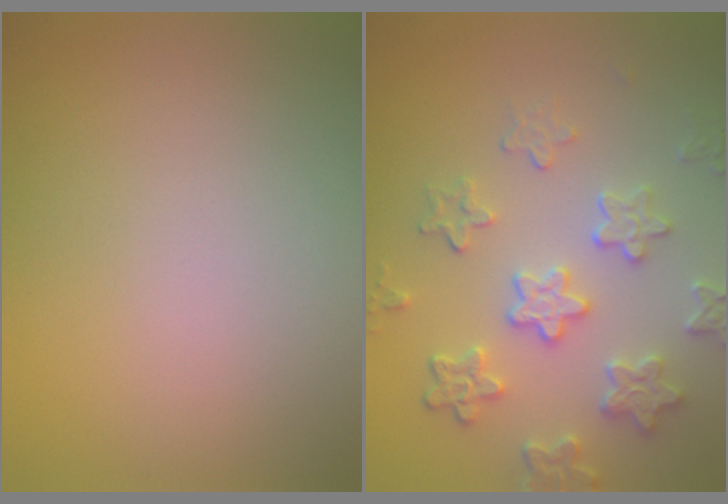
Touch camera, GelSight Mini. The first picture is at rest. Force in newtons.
{"total": 5.1, "press": 4.1, "slide": 2.9}